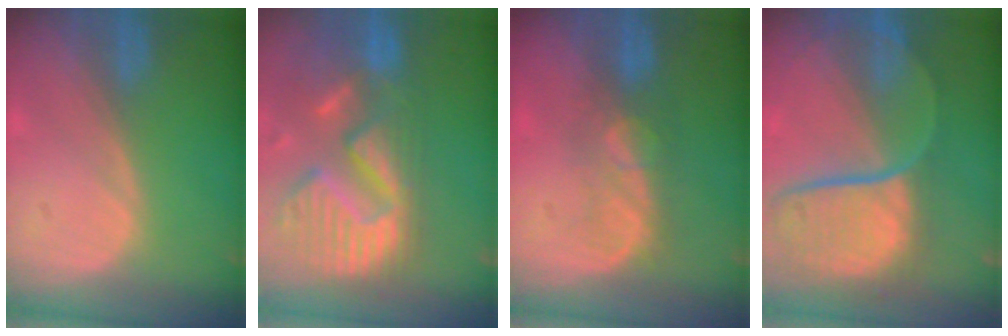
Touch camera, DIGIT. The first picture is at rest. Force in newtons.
{"total": 14.1, "press": 11.7, "slide": 7.8}
{"total": 5.2, "press": 5.1, "slide": 1.3}
{"total": 12.2, "press": 9.9, "slide": 7.0}